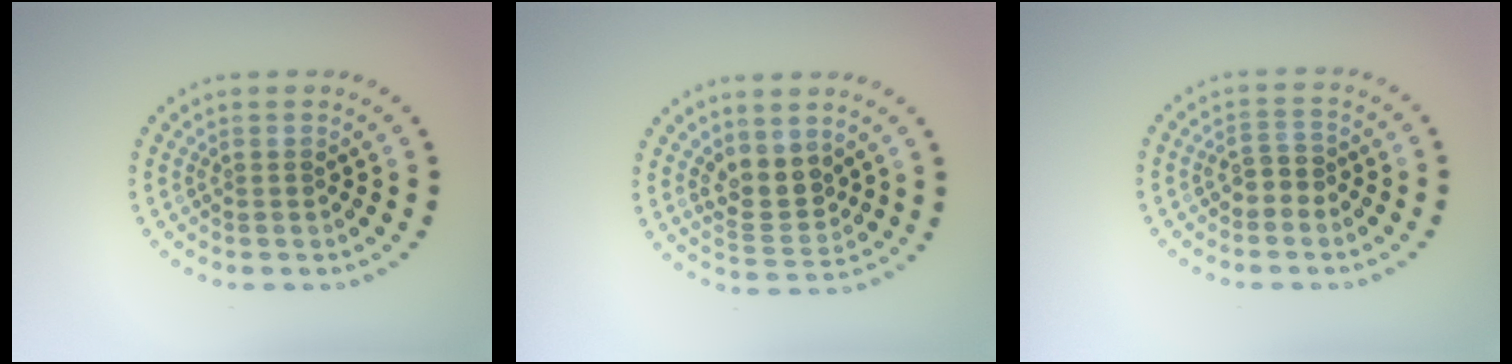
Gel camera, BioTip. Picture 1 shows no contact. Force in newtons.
{"total": 3.0, "press": 2.7, "slide": 1.2}
{"total": 1.8, "press": 1.7, "slide": 0.7}